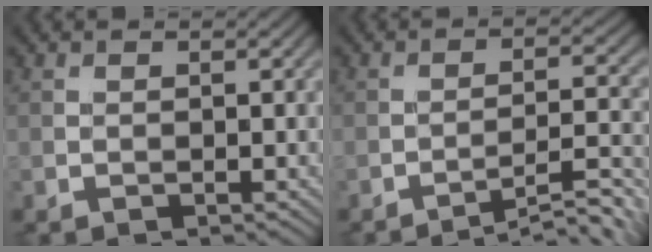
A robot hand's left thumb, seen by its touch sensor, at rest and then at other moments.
{"total": 7.6, "force": [-5.8, 0.9, 4.9], "torque": [-0.085, 0.017, -0.084]}